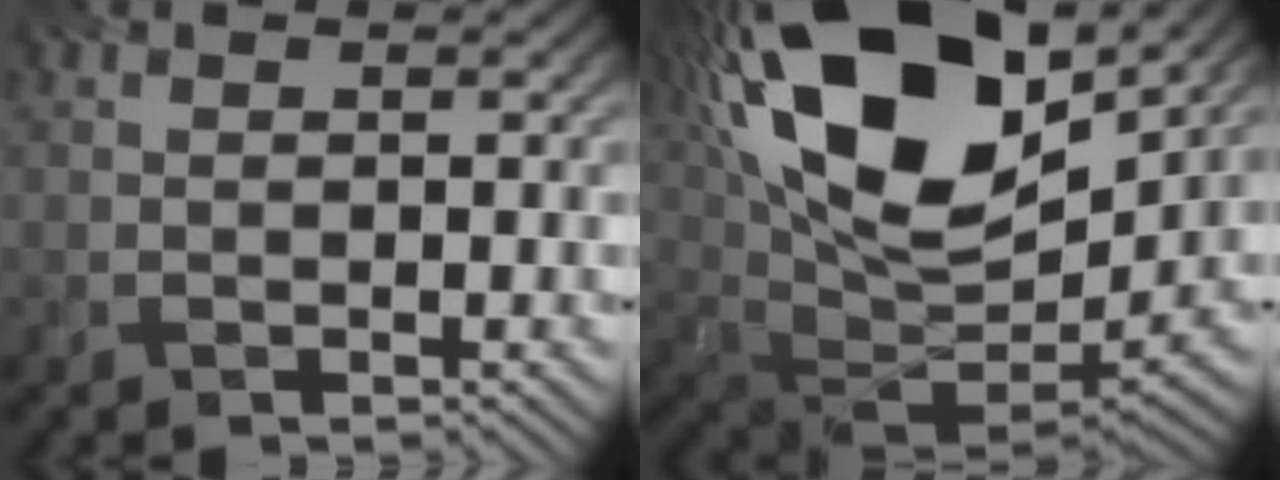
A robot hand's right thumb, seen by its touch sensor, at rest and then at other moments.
{"total": 21.7, "force": [9.7, 11.5, 15.7], "torque": [-0.317, 0.039, 0.164]}